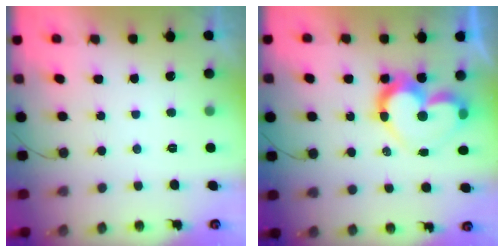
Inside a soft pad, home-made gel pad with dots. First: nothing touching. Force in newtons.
{"total": 15.4, "press": 15.3, "slide": 1.6}